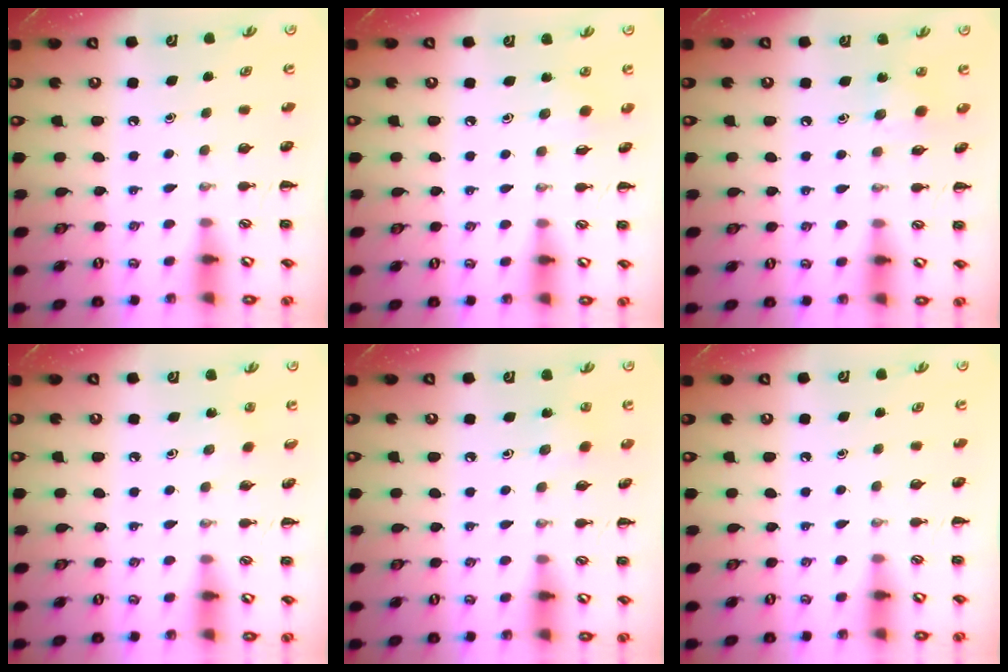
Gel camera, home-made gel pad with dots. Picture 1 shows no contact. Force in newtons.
{"total": 2.7, "press": 2.6, "slide": 0.6}
{"total": 4.7, "press": 4.7, "slide": 0.7}
{"total": 1.1, "press": 1.0, "slide": 0.5}
{"total": 2.2, "press": 2.1, "slide": 0.7}
{"total": 0.0}